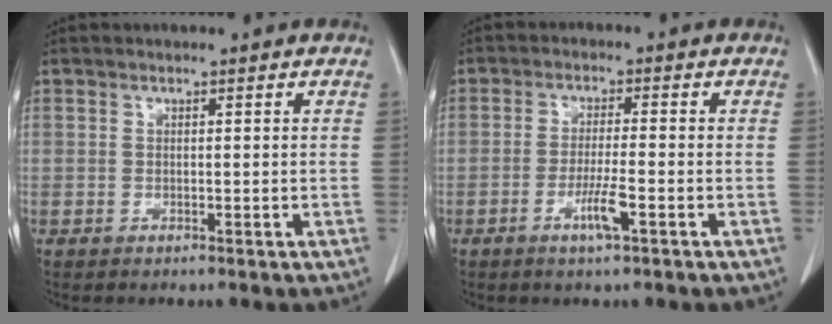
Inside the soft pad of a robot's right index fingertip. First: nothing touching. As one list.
[{"total": 4.5, "force": [-2.1, 0.0, 4.0], "torque": [-0.076, -0.008, -0.040]}]